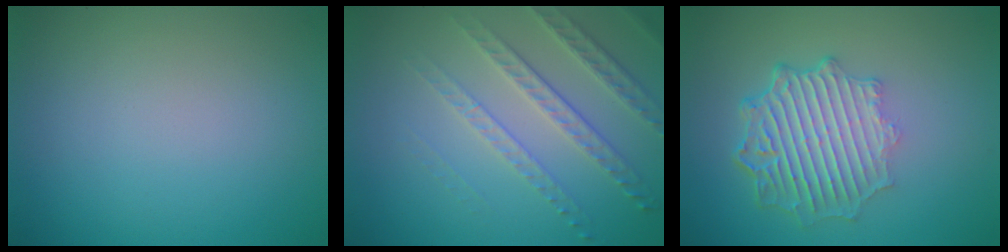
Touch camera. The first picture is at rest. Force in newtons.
{"total": 3.5, "press": 3.1, "slide": 1.6}
{"total": 6.4, "press": 4.8, "slide": 4.2}